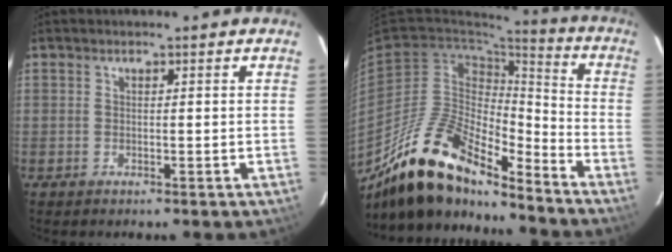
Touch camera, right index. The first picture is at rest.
{"total": 19.9, "force": [-16.0, 6.4, 10.0], "torque": [-0.186, 0.001, -0.292]}